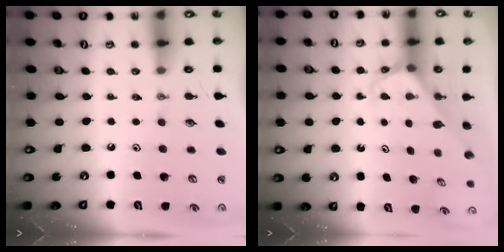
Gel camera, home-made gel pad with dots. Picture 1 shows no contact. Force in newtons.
{"total": 2.8, "press": 2.8, "slide": 0.1}